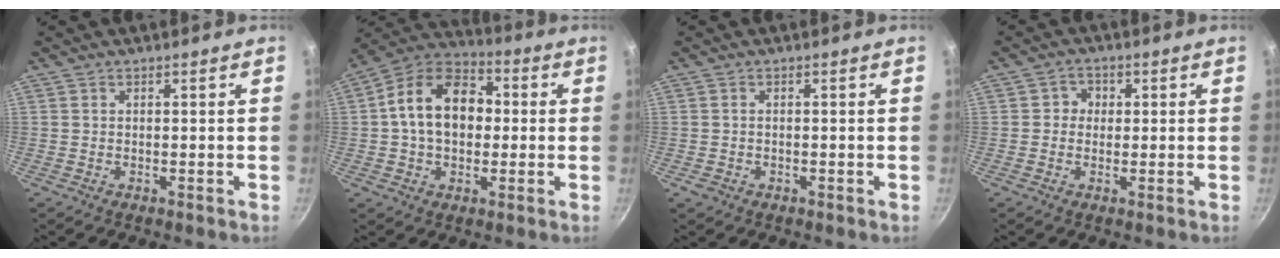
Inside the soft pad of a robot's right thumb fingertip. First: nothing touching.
{"total": 15.4, "force": [0.9, 10.9, 10.8], "torque": [-0.145, 0.032, -0.003]}
{"total": 1.2, "force": [-0.5, 0.9, 0.6], "torque": [-0.012, 0.001, -0.008]}
{"total": 3.1, "force": [0.3, 3.0, 1.0], "torque": [0.008, 0.003, -0.003]}